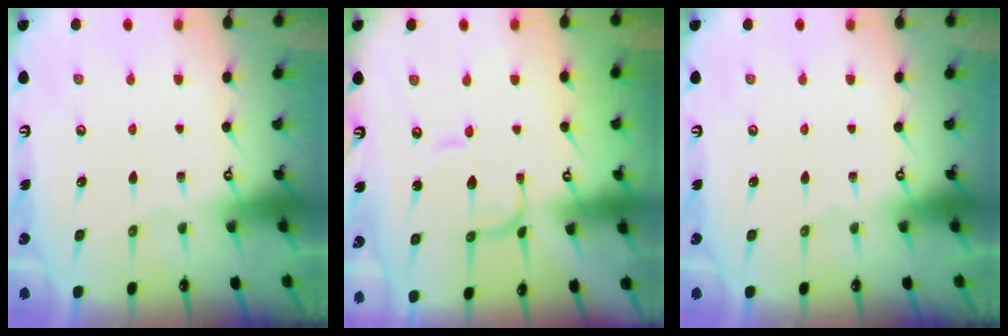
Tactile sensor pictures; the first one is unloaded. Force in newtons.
{"total": 1.6, "press": 1.6, "slide": 0.1}
{"total": 0.0}